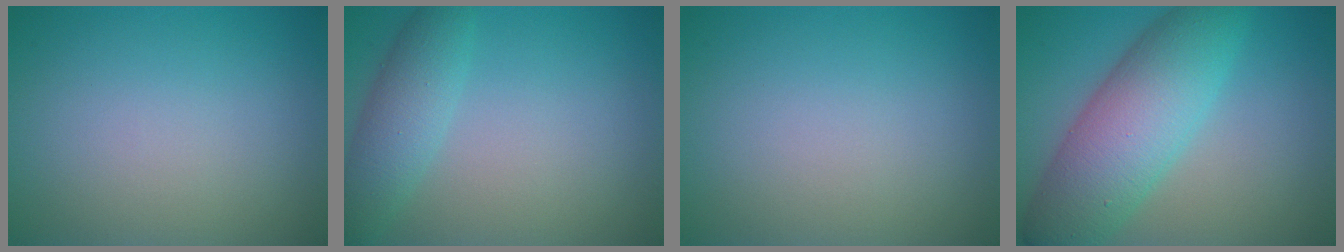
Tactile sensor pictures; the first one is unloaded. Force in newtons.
{"total": 3.5, "press": 3.5, "slide": 0.1}
{"total": 0.0}
{"total": 8.5, "press": 8.5, "slide": 0.2}